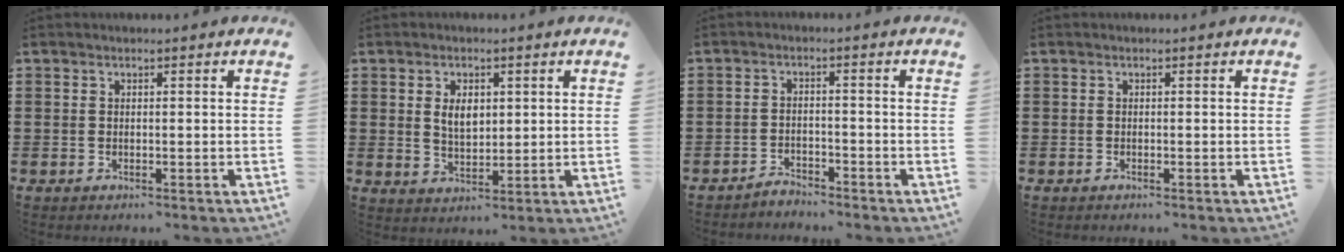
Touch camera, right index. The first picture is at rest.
{"total": 4.0, "force": [1.0, 2.5, 3.0], "torque": [-0.050, 0.004, 0.013]}
{"total": 2.3, "force": [-2.3, 0.2, -0.1], "torque": [-0.006, 0.003, -0.049]}
{"total": 0.0}